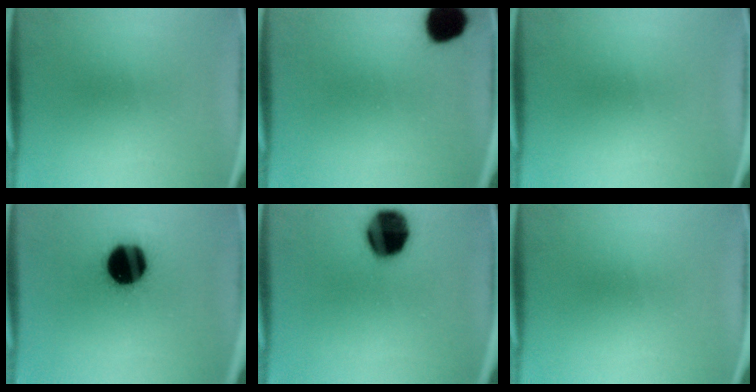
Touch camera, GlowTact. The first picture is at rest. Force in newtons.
{"total": 10.2}
{"total": 0.0}
{"total": 19.3}
{"total": 15.3}
{"total": 0.0}